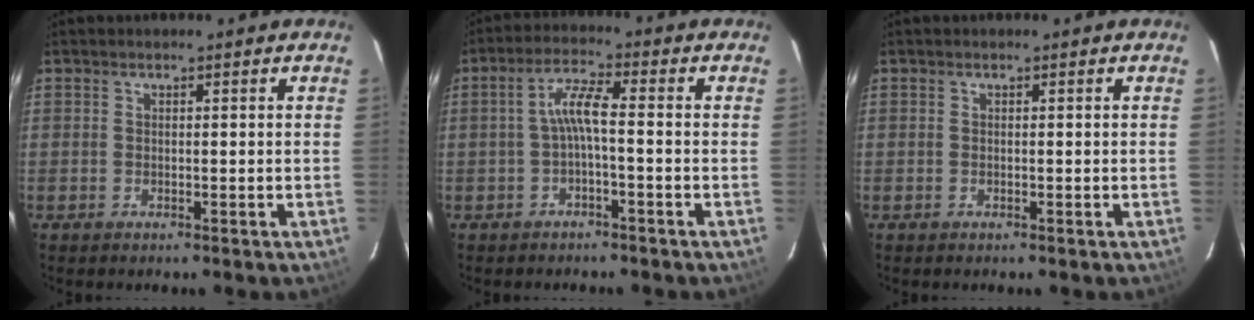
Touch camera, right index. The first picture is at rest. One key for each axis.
{"total": 4.4, "fx": -1.2, "fy": 0.4, "fz": 4.2, "tx": -0.092, "ty": 0.012, "tz": -0.023}
{"total": 0.0}